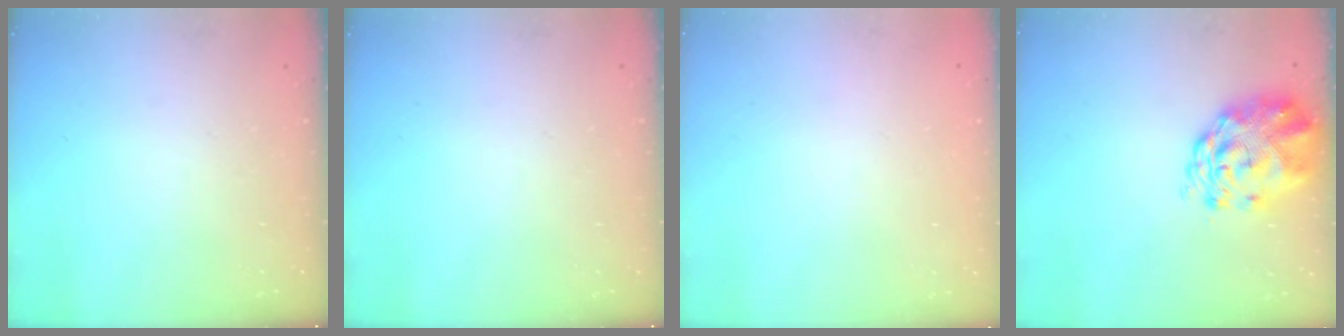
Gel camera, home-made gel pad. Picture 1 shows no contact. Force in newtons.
{"total": 0.0}
{"total": 1.7, "press": 1.7, "slide": 0.2}
{"total": 3.6, "press": 3.5, "slide": 1.1}